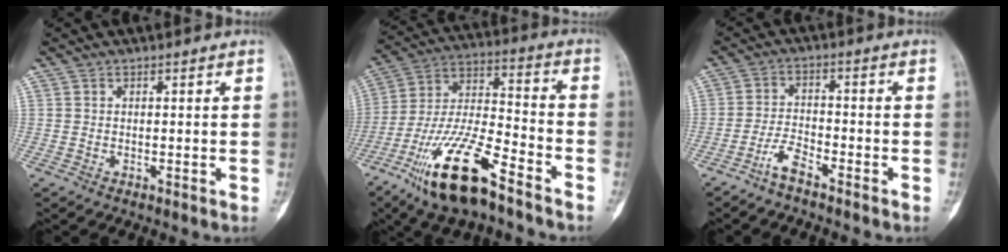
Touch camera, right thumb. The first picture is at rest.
{"total": 19.0, "force": [-11.9, 5.4, 13.8], "torque": [-0.277, 0.060, -0.221]}
{"total": 4.2, "force": [-3.3, 1.0, 2.3], "torque": [-0.048, 0.025, -0.069]}